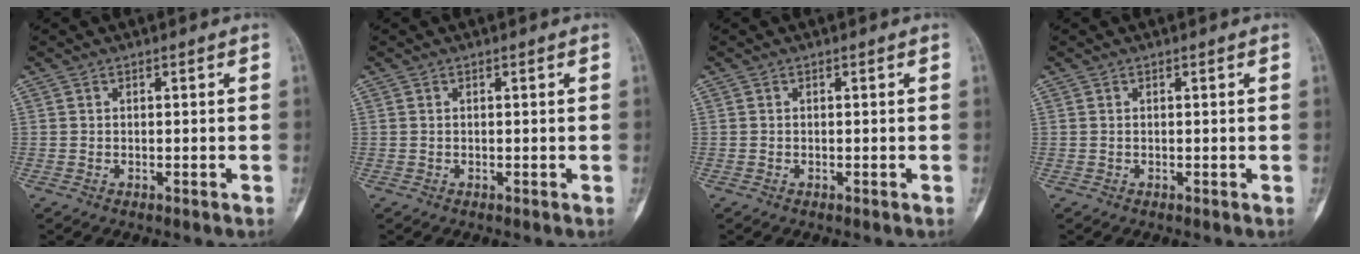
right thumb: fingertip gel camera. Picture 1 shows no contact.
{"total": 0.0}
{"total": 0.0}
{"total": 0.0}